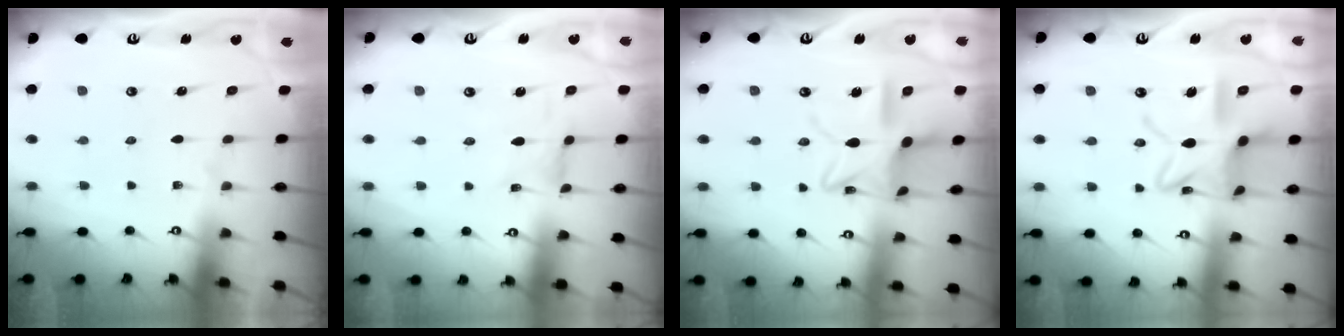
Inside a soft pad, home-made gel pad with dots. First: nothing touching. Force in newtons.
{"total": 0.0}
{"total": 13.9, "press": 13.9, "slide": 0.9}
{"total": 15.7, "press": 15.6, "slide": 1.2}